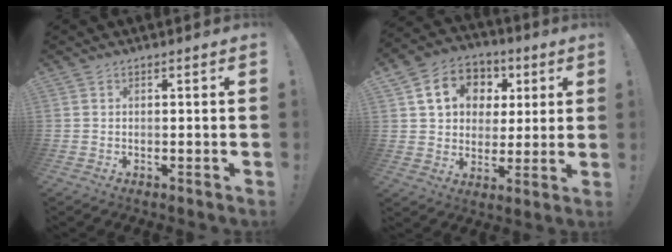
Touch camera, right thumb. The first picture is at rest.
{"total": 13.8, "force": [5.1, 11.2, 6.1], "torque": [-0.088, -0.014, 0.105]}